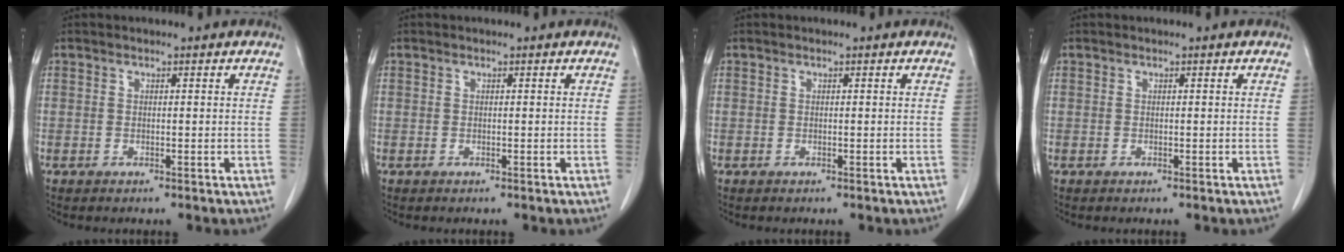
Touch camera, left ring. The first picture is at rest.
{"total": 0.0}
{"total": 0.0}
{"total": 0.0}